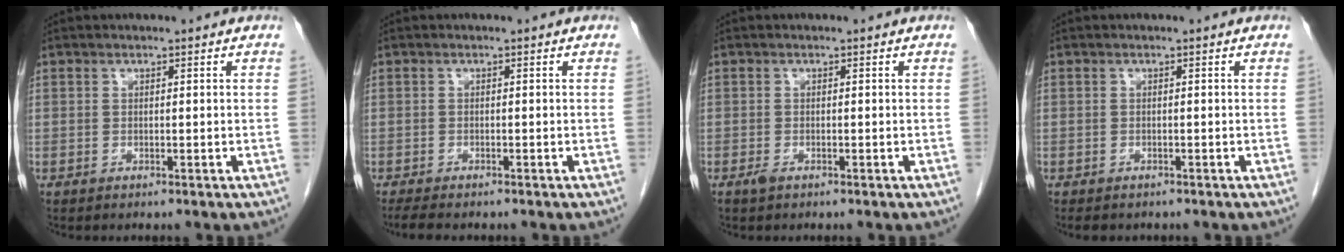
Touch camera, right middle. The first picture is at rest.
{"total": 4.0, "force": [-3.3, 0.8, 2.0], "torque": [-0.035, -0.011, -0.048]}
{"total": 0.9, "force": [-0.6, 0.3, 0.6], "torque": [-0.014, -0.001, -0.009]}
{"total": 3.2, "force": [-2.7, 1.3, 1.1], "torque": [-0.015, -0.005, -0.033]}